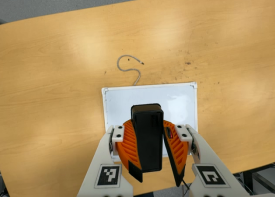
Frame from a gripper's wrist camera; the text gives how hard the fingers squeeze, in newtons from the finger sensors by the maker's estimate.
{"total": 11.1, "left": 11.0, "right": 11.2}